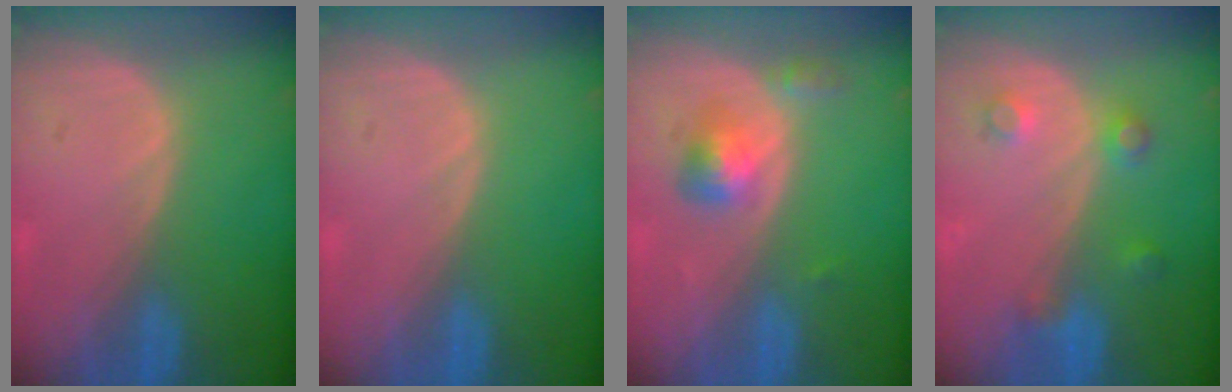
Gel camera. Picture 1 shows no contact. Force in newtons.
{"total": 0.0}
{"total": 3.7, "press": 3.7, "slide": 0.2}
{"total": 3.6, "press": 3.4, "slide": 1.1}